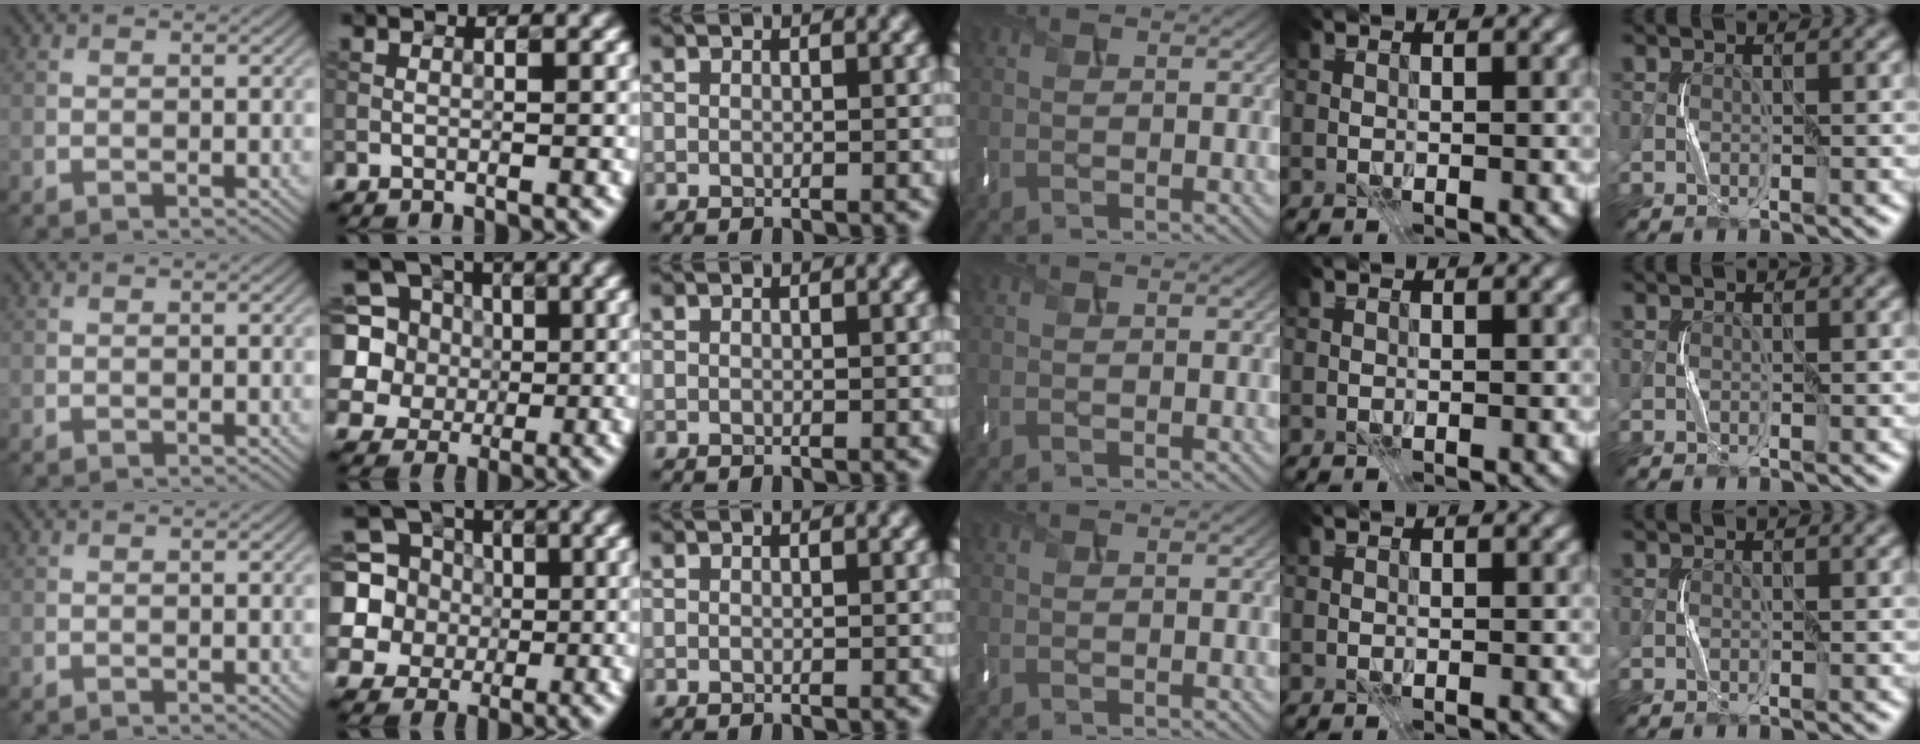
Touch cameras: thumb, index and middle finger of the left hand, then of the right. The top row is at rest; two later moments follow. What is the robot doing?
{"motion": "press", "object": "keyboard"}